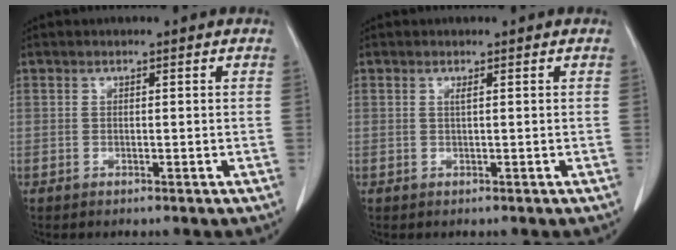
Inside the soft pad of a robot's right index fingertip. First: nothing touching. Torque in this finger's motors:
{"motor_torque": [0.07, -0.04, 0.00, 0.00]}